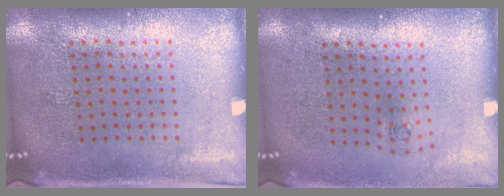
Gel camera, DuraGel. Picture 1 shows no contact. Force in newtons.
{"total": 0.6, "press": 0.3, "slide": 0.5}